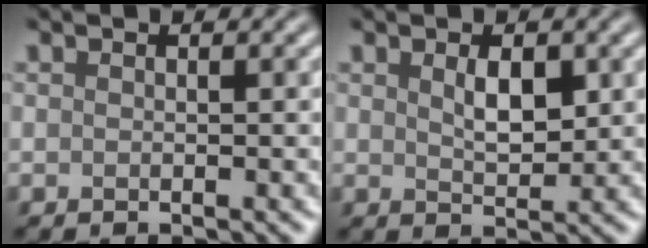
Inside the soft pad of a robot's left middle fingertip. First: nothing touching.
{"total": 2.4, "force": [0.8, 1.2, 2.0], "torque": [-0.036, -0.002, 0.017]}